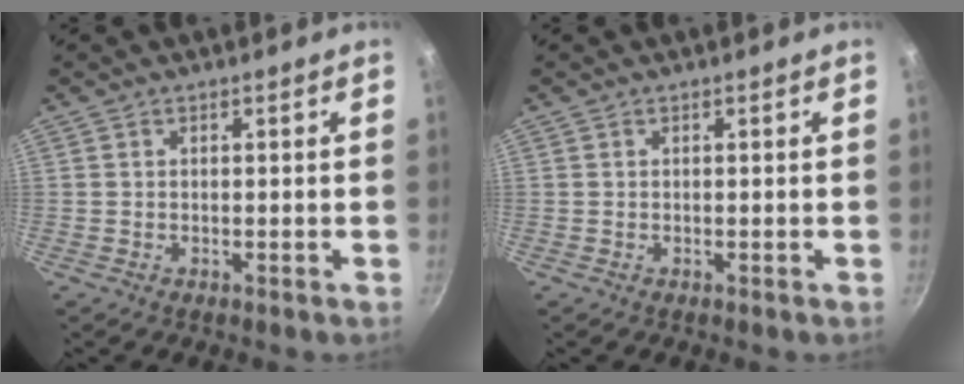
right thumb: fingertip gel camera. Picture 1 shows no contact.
{"total": 0.0}